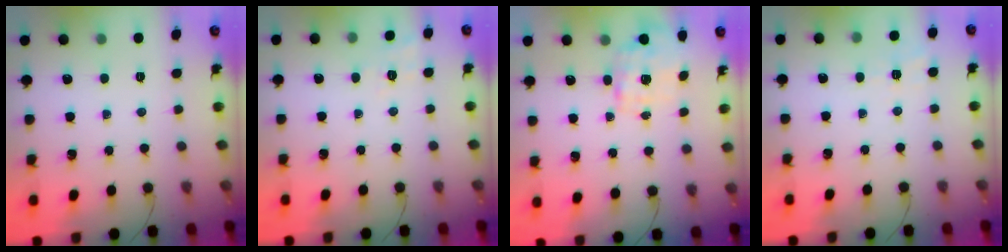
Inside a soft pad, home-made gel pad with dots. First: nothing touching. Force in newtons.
{"total": 2.9, "press": 1.7, "slide": 2.3}
{"total": 1.2, "press": 1.1, "slide": 0.5}
{"total": 1.8, "press": 0.2, "slide": 1.8}